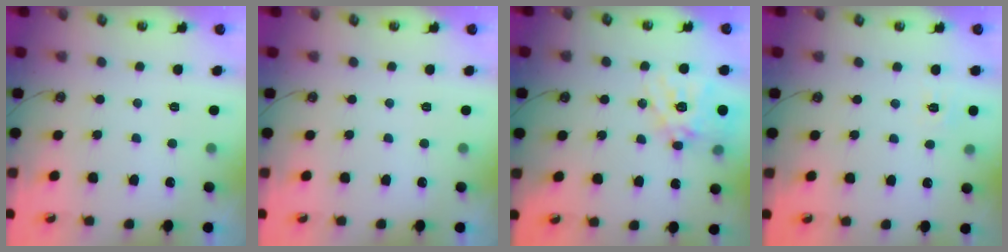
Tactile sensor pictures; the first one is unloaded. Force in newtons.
{"total": 0.0}
{"total": 17.9, "press": 17.7, "slide": 2.6}
{"total": 5.0, "press": 4.9, "slide": 0.6}